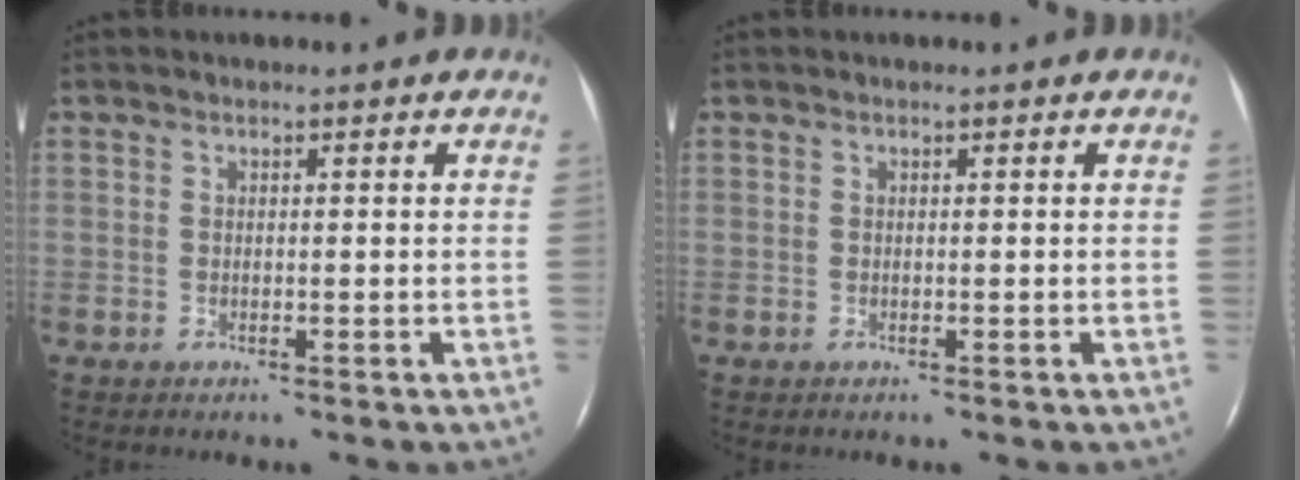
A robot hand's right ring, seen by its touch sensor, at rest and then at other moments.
{"total": 0.0}